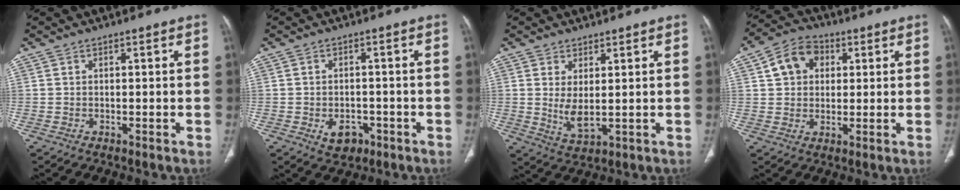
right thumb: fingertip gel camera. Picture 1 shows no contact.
{"total": 4.7, "force": [-2.0, 3.4, 2.7], "torque": [-0.028, 0.011, -0.020]}
{"total": 4.9, "force": [0.7, 1.9, 4.4], "torque": [-0.085, -0.020, 0.024]}
{"total": 8.9, "force": [2.7, 7.0, 4.9], "torque": [-0.062, 0.006, 0.039]}